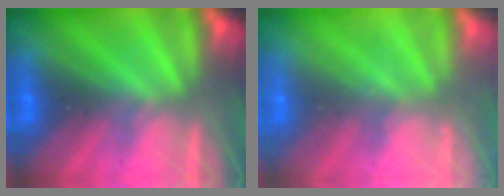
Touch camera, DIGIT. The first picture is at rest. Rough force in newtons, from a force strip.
{"total": 2.4}